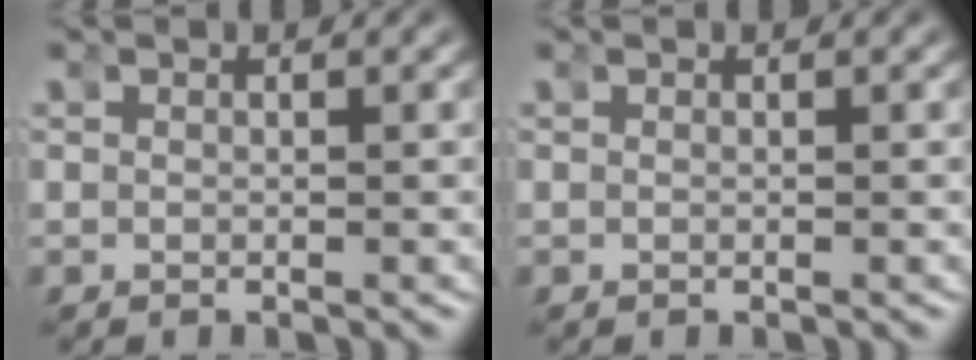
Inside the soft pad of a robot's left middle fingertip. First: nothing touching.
{"total": 0.0}